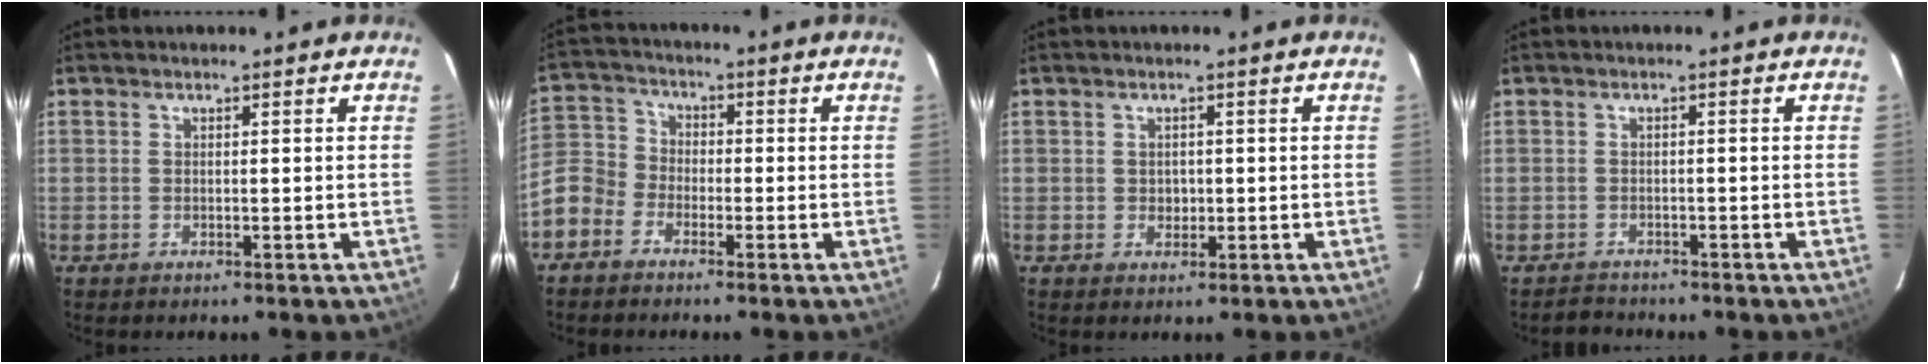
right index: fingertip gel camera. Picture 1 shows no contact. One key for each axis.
{"total": 7.8, "fx": -4.3, "fy": 6.1, "fz": 2.4, "tx": -0.055, "ty": 0.023, "tz": -0.102}
{"total": 1.6, "fx": 0.0, "fy": 1.5, "fz": 0.6, "tx": -0.008, "ty": 0.002, "tz": 0.002}
{"total": 2.5, "fx": -2.1, "fy": 1.3, "fz": -0.4, "tx": 0.001, "ty": 0.012, "tz": -0.037}